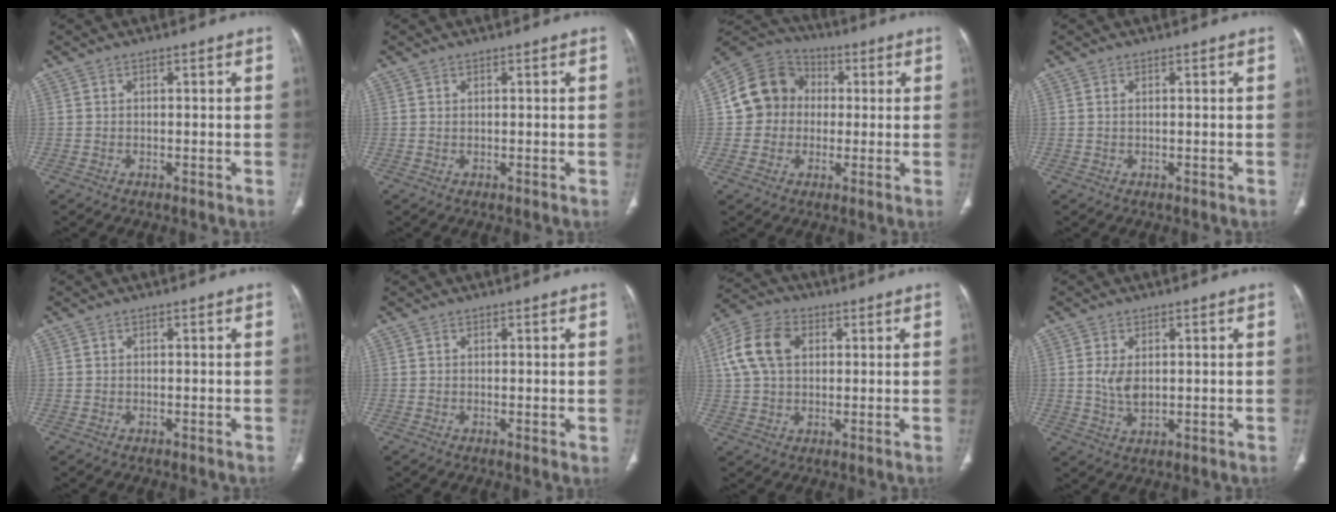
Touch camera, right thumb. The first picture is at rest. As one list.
[{"total": 0.0}, {"total": 12.0, "force": [1.1, 10.8, 5.0], "torque": [-0.068, 0.022, 0.008]}, {"total": 0.5, "force": [0.1, 0.3, 0.4], "torque": [-0.015, 0.004, 0.004]}, {"total": 0.0}, {"total": 0.9, "force": [0.1, 0.2, 0.8], "torque": [-0.019, -0.006, 0.002]}, {"total": 10.7, "force": [2.7, 7.4, 7.2], "torque": [-0.136, 0.017, 0.045]}, {"total": 4.6, "force": [0.7, 2.6, 3.7], "torque": [-0.073, -0.010, 0.018]}]